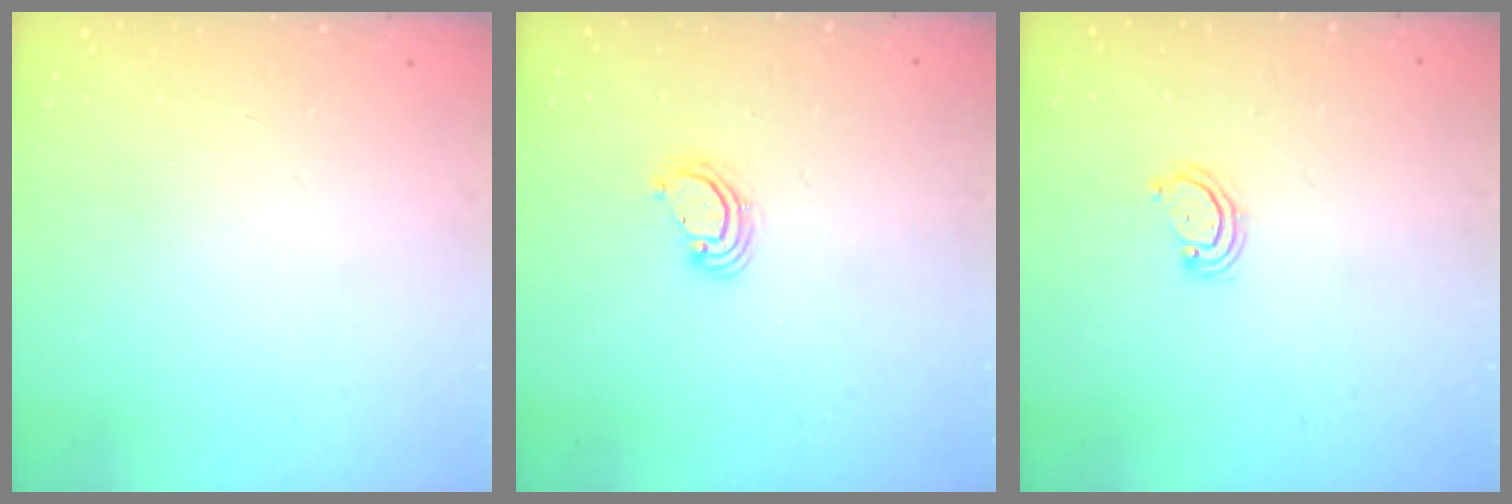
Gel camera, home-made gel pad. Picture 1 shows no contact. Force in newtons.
{"total": 3.8, "press": 3.8, "slide": 0.1}
{"total": 3.3, "press": 3.2, "slide": 0.4}